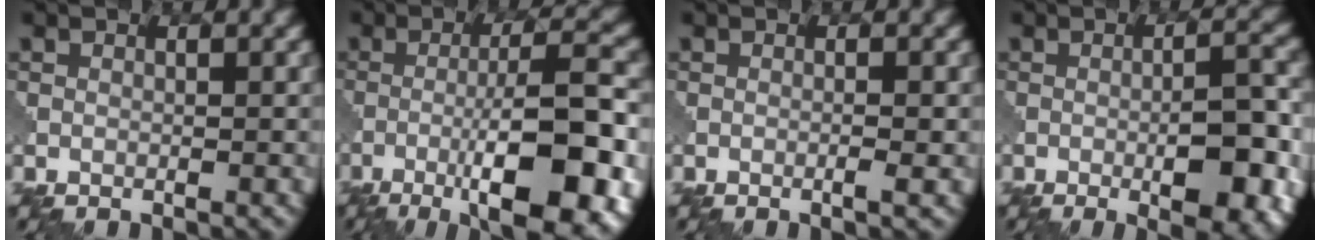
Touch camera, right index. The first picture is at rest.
{"total": 12.1, "force": [-4.8, 2.7, 10.8], "torque": [-0.162, 0.003, -0.073]}
{"total": 1.2, "force": [-0.4, 0.0, 1.2], "torque": [-0.020, 0.000, -0.008]}
{"total": 7.6, "force": [-2.4, 2.1, 6.9], "torque": [-0.096, -0.002, -0.028]}